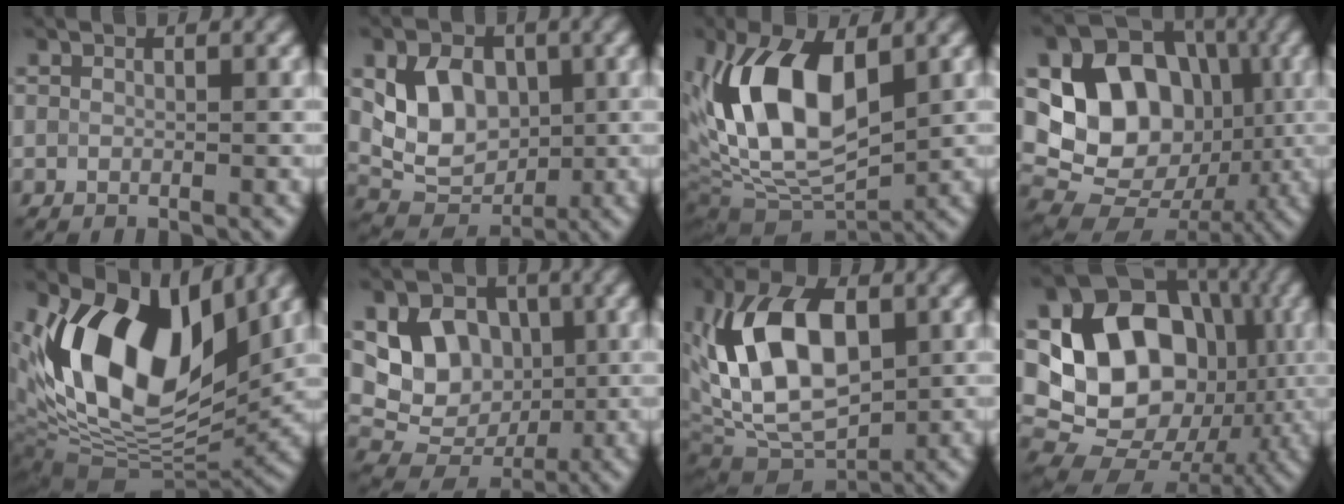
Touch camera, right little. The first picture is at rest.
{"total": 5.9, "force": [1.1, 4.5, 3.7], "torque": [-0.063, -0.003, 0.023]}
{"total": 11.6, "force": [1.7, 6.1, 9.7], "torque": [-0.184, 0.004, 0.024]}
{"total": 14.8, "force": [1.4, 12.1, 8.5], "torque": [-0.152, 0.016, 0.012]}
{"total": 14.9, "force": [4.5, 8.4, 11.5], "torque": [-0.201, 0.003, 0.078]}
{"total": 7.9, "force": [1.6, 6.5, 4.2], "torque": [-0.071, 0.000, 0.019]}
{"total": 10.5, "force": [1.6, 5.9, 8.5], "torque": [-0.162, 0.011, 0.017]}
{"total": 17.0, "force": [1.4, 13.7, 10.0], "torque": [-0.159, 0.010, 0.018]}